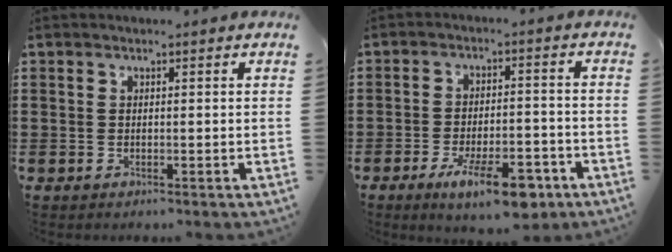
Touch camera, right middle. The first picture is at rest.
{"total": 9.3, "force": [-5.9, 2.5, 6.8], "torque": [-0.119, 0.006, -0.102]}